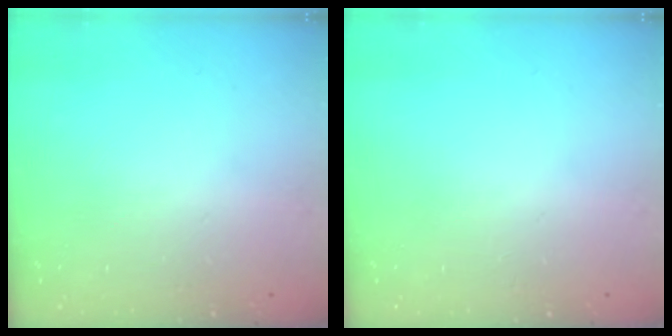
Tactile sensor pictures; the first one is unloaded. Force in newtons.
{"total": 0.0}